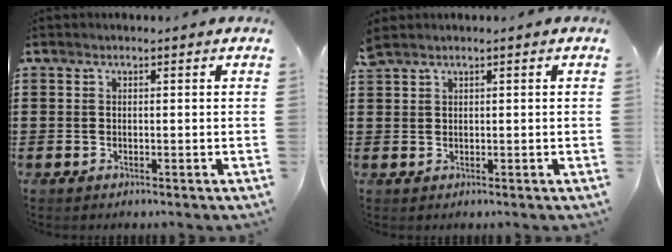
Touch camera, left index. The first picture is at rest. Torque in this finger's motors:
{"motor_torque": [0.32, -0.34, 0.01, 0.02]}